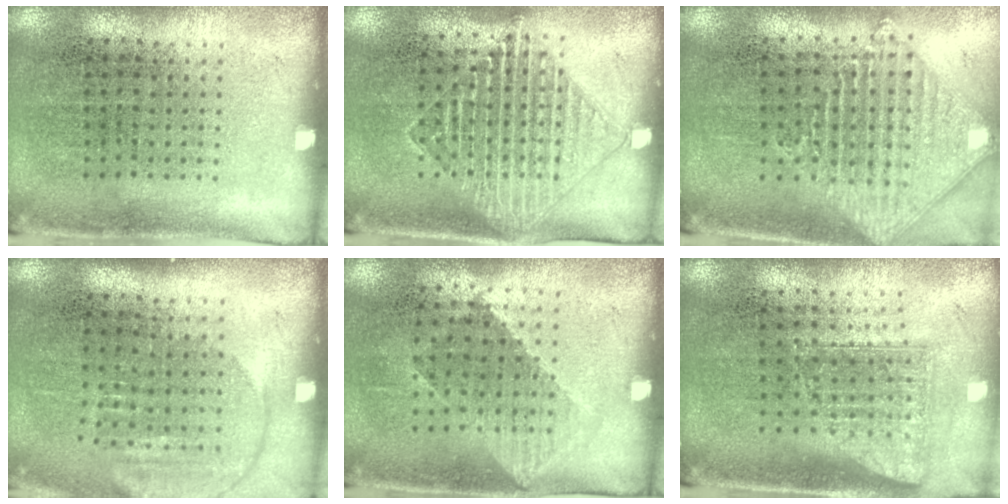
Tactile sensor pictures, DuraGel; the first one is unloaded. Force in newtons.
{"total": 1.6, "press": 1.4, "slide": 0.8}
{"total": 1.6, "press": 1.4, "slide": 0.8}
{"total": 1.5, "press": 1.3, "slide": 0.6}
{"total": 1.0, "press": 0.8, "slide": 0.5}
{"total": 1.7, "press": 1.2, "slide": 1.1}